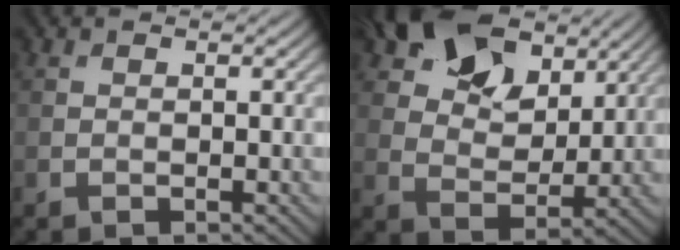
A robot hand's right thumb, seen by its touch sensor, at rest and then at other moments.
{"total": 12.7, "force": [7.8, 7.4, 6.8], "torque": [-0.125, 0.009, 0.125]}